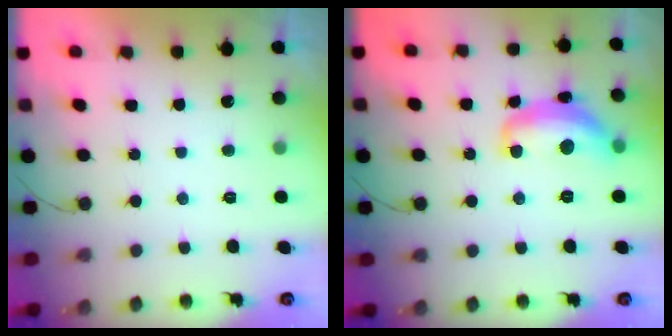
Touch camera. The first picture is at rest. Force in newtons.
{"total": 14.2, "press": 14.1, "slide": 1.2}